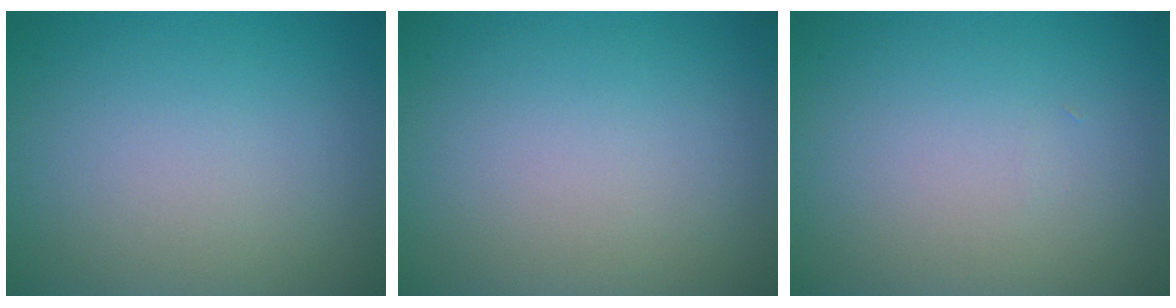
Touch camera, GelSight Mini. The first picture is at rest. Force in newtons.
{"total": 0.0}
{"total": 0.0}